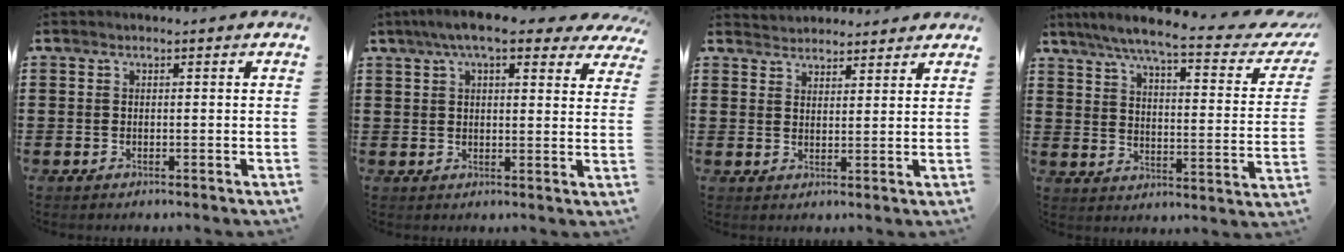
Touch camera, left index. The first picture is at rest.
{"total": 7.6, "force": [5.6, 1.6, 5.0], "torque": [-0.095, -0.006, 0.097]}
{"total": 2.8, "force": [2.7, 0.2, -0.6], "torque": [0.003, -0.006, 0.052]}
{"total": 6.9, "force": [5.4, -0.3, 4.3], "torque": [-0.097, -0.039, 0.084]}